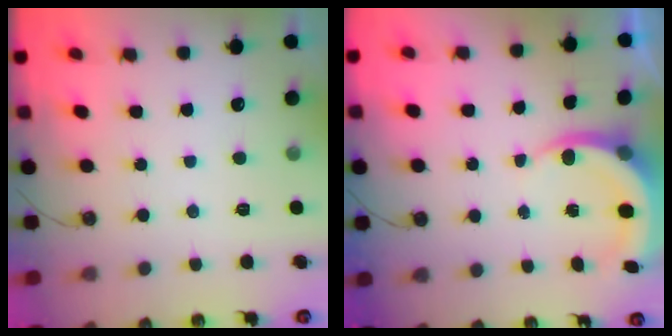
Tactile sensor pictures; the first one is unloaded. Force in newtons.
{"total": 5.3, "press": 5.3, "slide": 0.5}